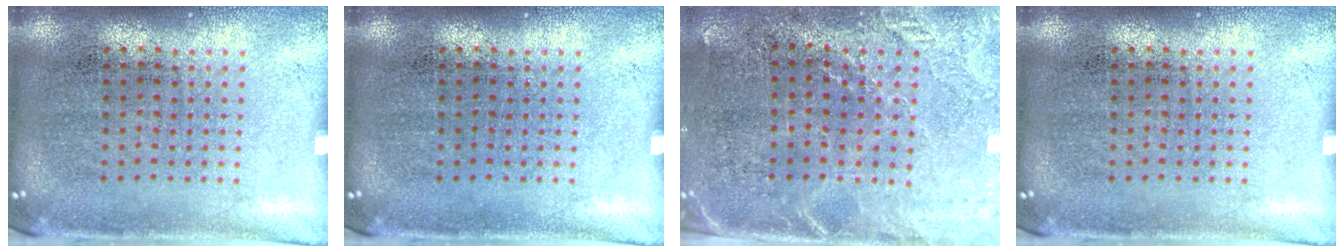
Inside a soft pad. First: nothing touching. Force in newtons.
{"total": 0.0}
{"total": 3.0, "press": 2.7, "slide": 1.2}
{"total": 0.0}